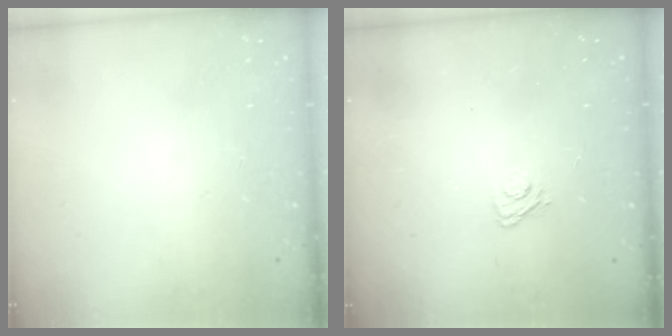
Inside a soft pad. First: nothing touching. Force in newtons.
{"total": 2.9, "press": 2.6, "slide": 1.2}